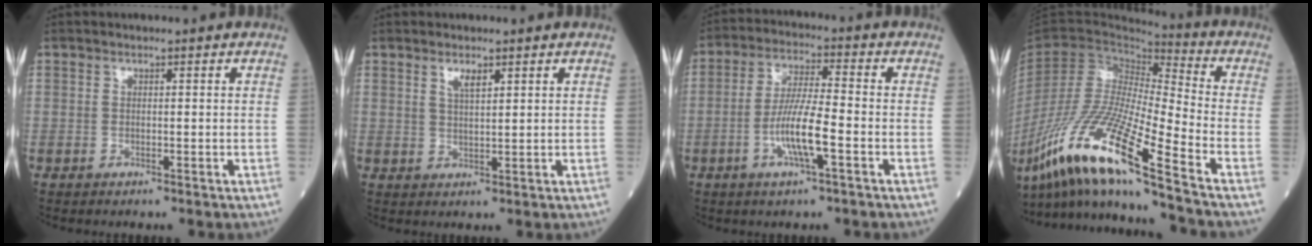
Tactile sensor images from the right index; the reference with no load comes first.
{"total": 2.3, "force": [1.4, 0.6, 1.7], "torque": [-0.036, 0.002, 0.030]}
{"total": 8.4, "force": [-2.8, 0.7, 7.8], "torque": [-0.155, -0.002, -0.056]}
{"total": 20.4, "force": [-13.5, -0.7, 15.3], "torque": [-0.329, -0.060, -0.260]}